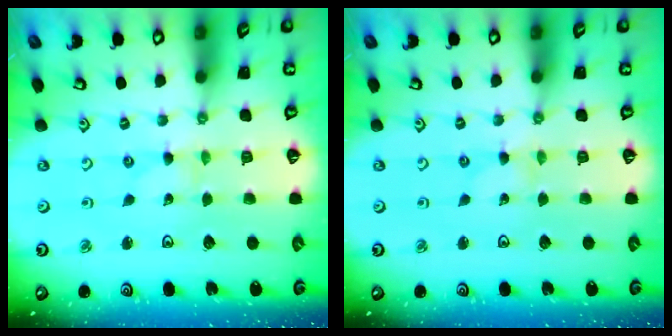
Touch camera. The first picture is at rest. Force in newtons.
{"total": 0.0}